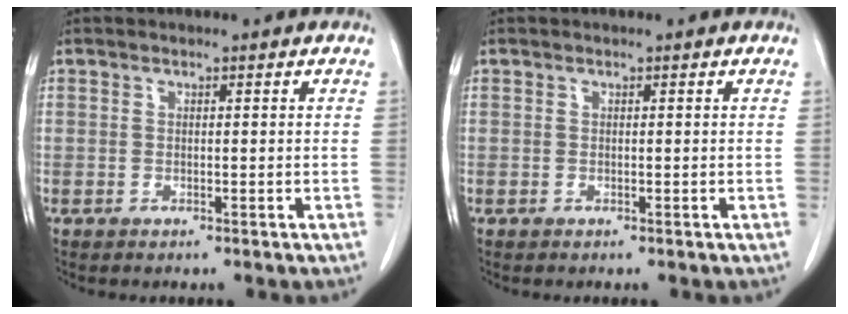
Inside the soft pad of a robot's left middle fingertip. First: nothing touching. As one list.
[{"total": 0.0}]